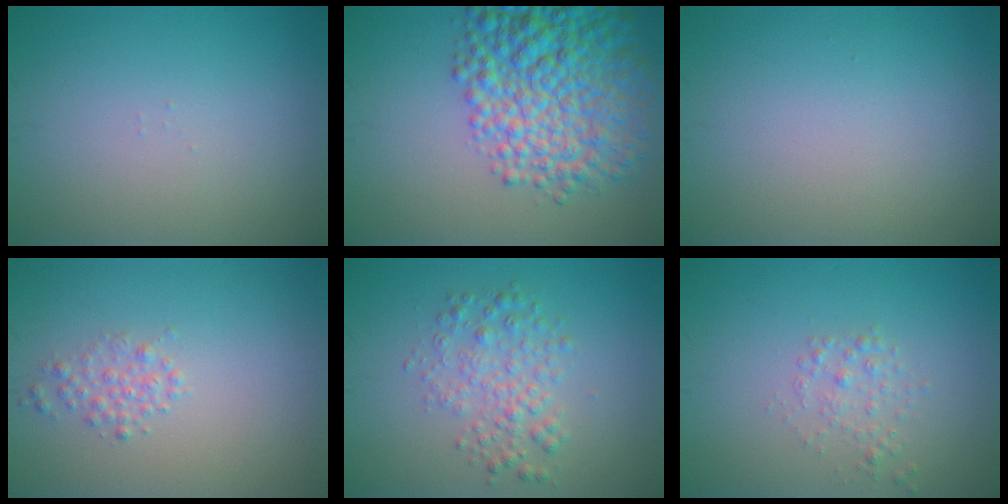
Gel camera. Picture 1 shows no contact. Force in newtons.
{"total": 9.7, "press": 9.7, "slide": 0.3}
{"total": 0.0}
{"total": 1.5, "press": 1.5, "slide": 0.1}
{"total": 3.1, "press": 3.1, "slide": 0.0}
{"total": 1.4, "press": 1.4, "slide": 0.1}